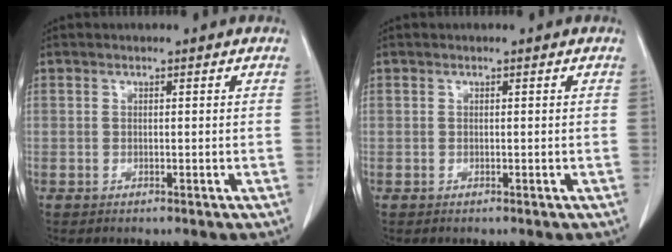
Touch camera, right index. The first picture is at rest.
{"total": 0.0}